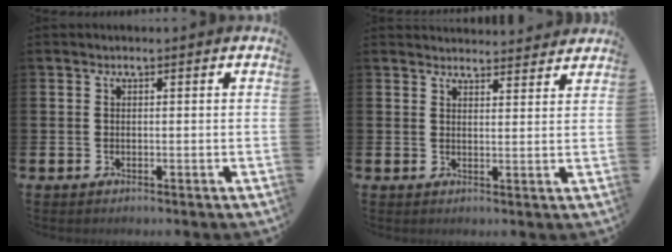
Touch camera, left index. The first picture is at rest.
{"total": 3.3, "force": [3.3, 0.4, -0.1], "torque": [0.002, -0.022, 0.058]}